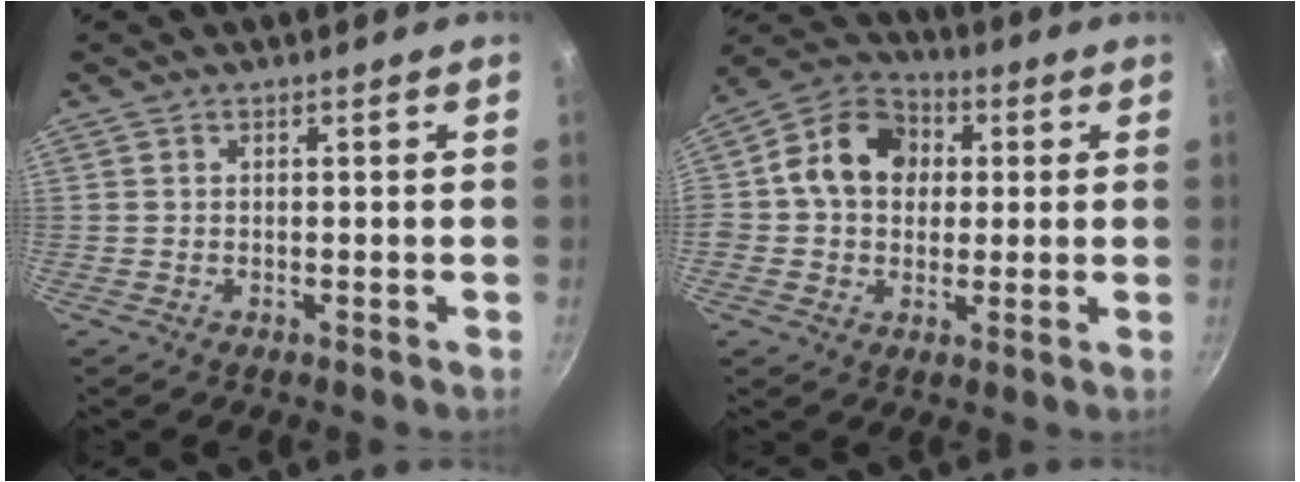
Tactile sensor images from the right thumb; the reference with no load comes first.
{"total": 13.3, "force": [2.0, 10.8, 7.5], "torque": [-0.098, 0.022, 0.012]}